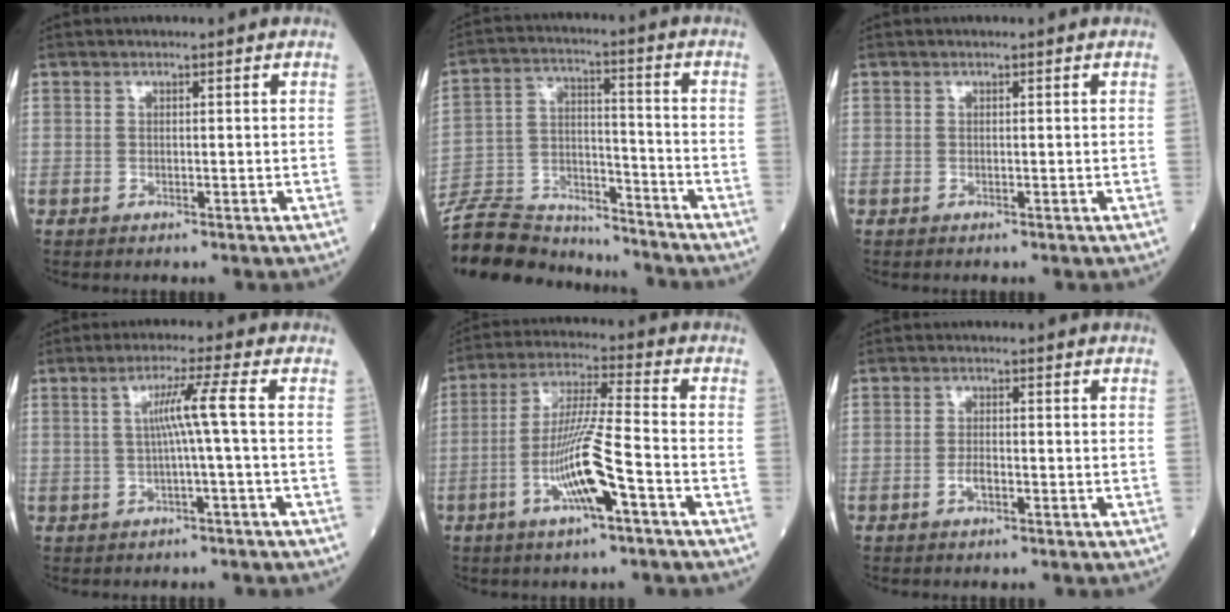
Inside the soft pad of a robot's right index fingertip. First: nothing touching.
{"total": 16.6, "force": [-15.9, 3.3, 3.4], "torque": [-0.067, 0.021, -0.264]}
{"total": 0.0}
{"total": 4.9, "force": [0.0, -1.4, 4.7], "torque": [-0.086, 0.008, 0.003]}
{"total": 11.2, "force": [-4.2, 0.3, 10.4], "torque": [-0.203, 0.000, -0.080]}
{"total": 1.8, "force": [-0.8, 0.6, 1.5], "torque": [-0.026, 0.002, -0.013]}